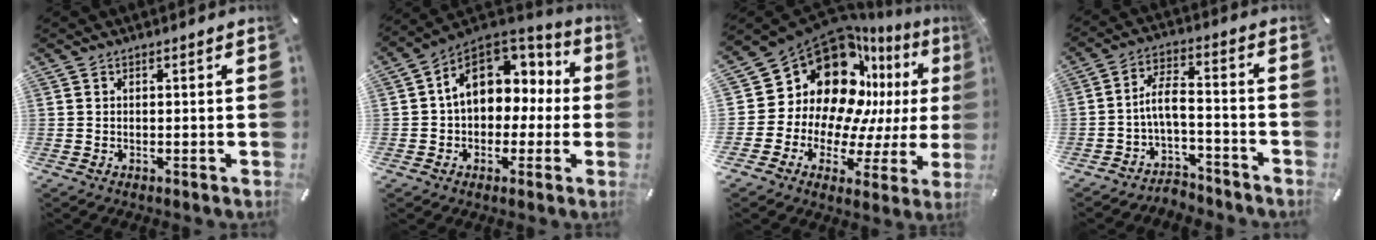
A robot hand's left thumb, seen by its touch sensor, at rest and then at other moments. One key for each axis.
{"total": 14.1, "fx": 3.3, "fy": 10.7, "fz": 8.6, "tx": -0.133, "ty": -0.009, "tz": 0.063}
{"total": 19.7, "fx": 9.8, "fy": 13.6, "fz": 10.3, "tx": -0.184, "ty": -0.105, "tz": 0.186}
{"total": 7.2, "fx": -2.7, "fy": 3.8, "fz": 5.5, "tx": -0.115, "ty": 0.006, "tz": -0.054}